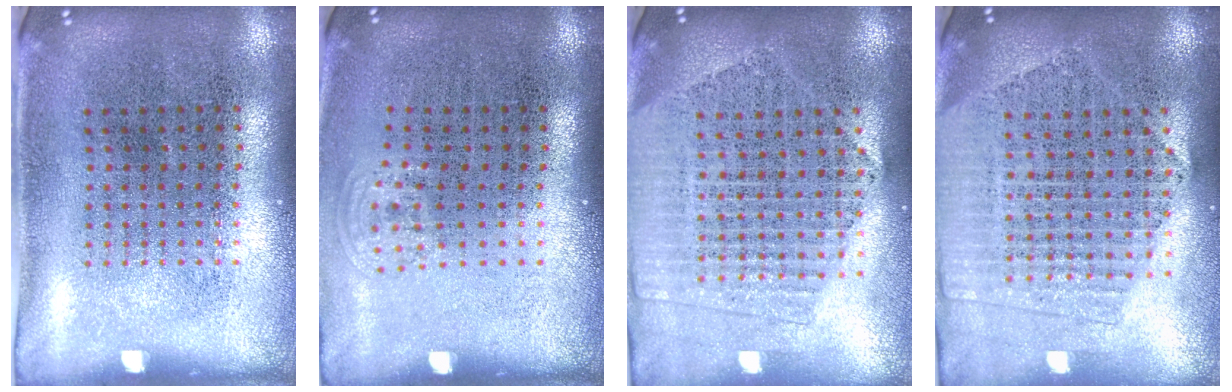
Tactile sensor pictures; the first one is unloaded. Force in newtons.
{"total": 0.8, "press": 0.6, "slide": 0.4}
{"total": 2.1, "press": 1.9, "slide": 0.9}
{"total": 2.1, "press": 1.9, "slide": 0.9}